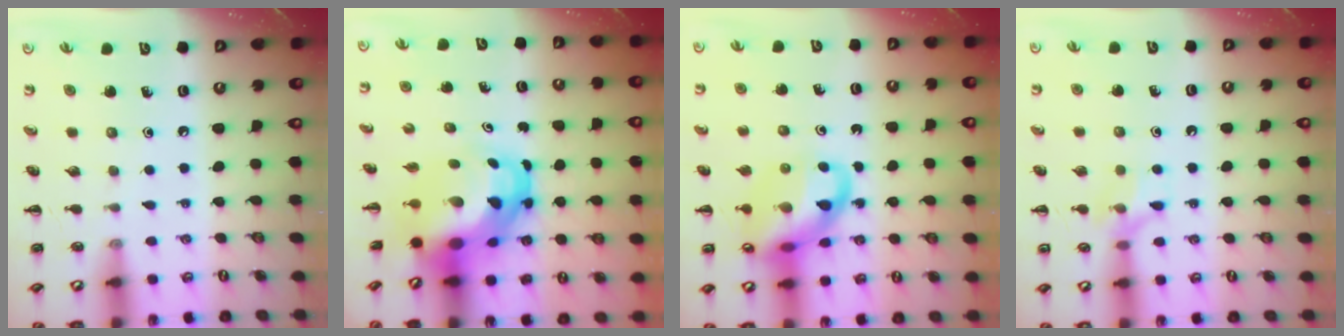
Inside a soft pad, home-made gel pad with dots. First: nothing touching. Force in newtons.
{"total": 9.0, "press": 8.9, "slide": 1.3}
{"total": 14.3, "press": 14.0, "slide": 2.9}
{"total": 8.1, "press": 8.0, "slide": 1.2}